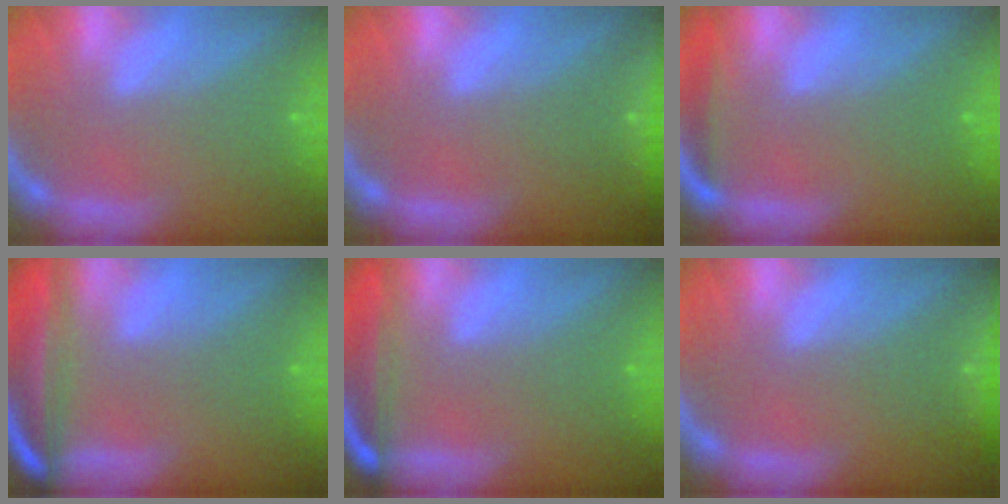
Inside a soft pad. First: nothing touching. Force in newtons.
{"total": 3.0}
{"total": 1.9}
{"total": 9.6}
{"total": 6.5}
{"total": 2.4}